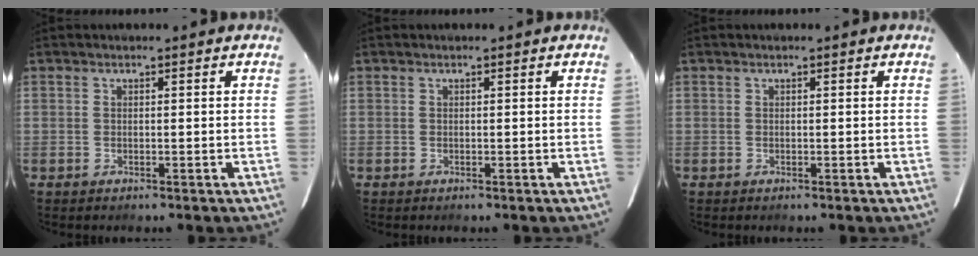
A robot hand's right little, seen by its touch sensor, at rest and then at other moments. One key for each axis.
{"total": 0.0}
{"total": 0.0}